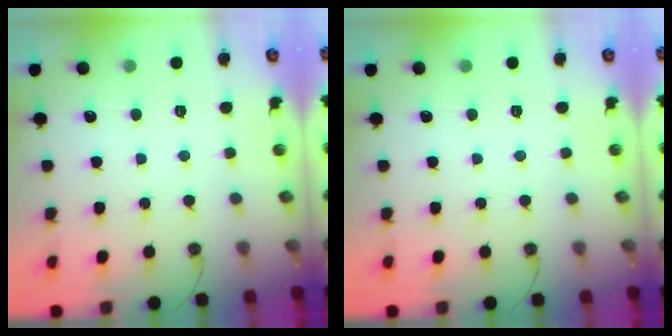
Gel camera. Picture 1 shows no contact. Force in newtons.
{"total": 0.0}